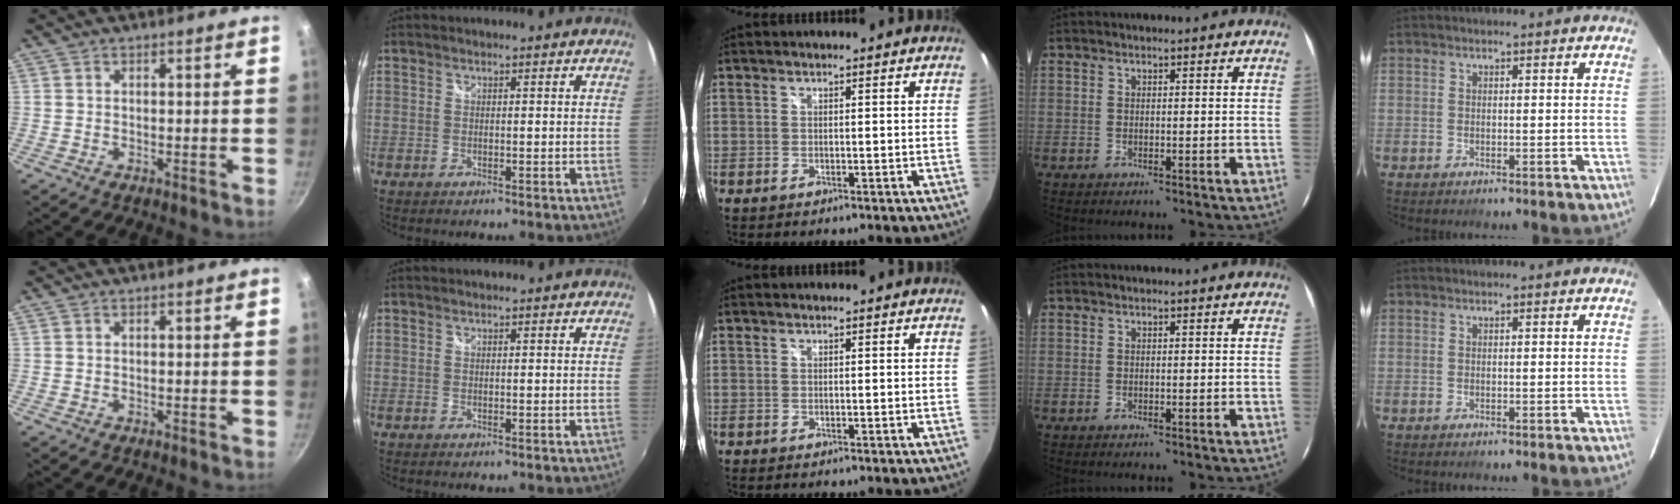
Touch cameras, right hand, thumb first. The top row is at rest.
{}